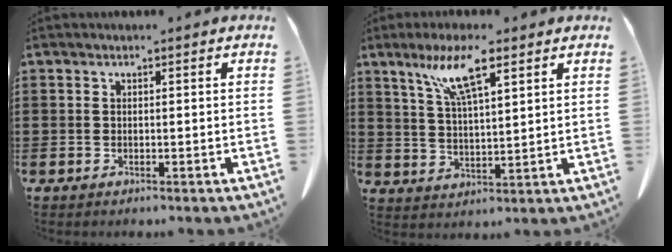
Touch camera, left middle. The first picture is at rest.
{"total": 8.6, "force": [5.3, 1.5, 6.6], "torque": [-0.141, 0.002, 0.092]}